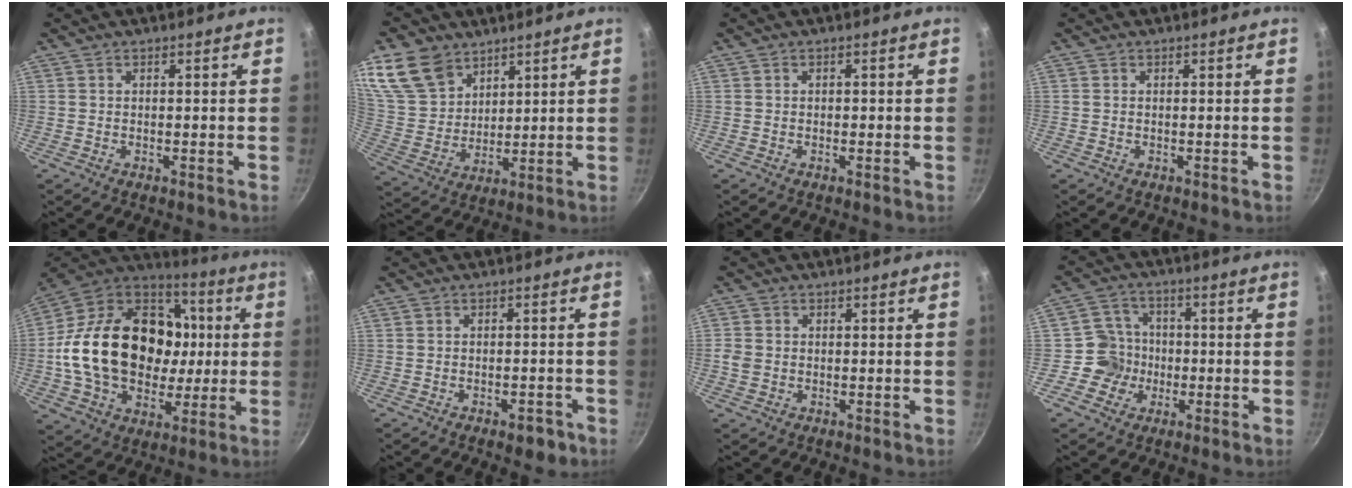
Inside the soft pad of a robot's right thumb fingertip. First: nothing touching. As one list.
[{"total": 14.6, "force": [9.1, 9.8, 5.9], "torque": [-0.101, -0.037, 0.189]}, {"total": 0.5, "force": [-0.1, 0.4, 0.3], "torque": [-0.003, 0.003, 0.000]}, {"total": 0.0}, {"total": 29.9, "force": [1.2, 21.9, 20.4], "torque": [-0.336, 0.031, 0.026]}, {"total": 3.7, "force": [-2.1, 1.9, 2.4], "torque": [-0.018, 0.020, -0.017]}, {"total": 2.7, "force": [-0.4, 2.3, 1.2], "torque": [-0.019, 0.008, -0.008]}, {"total": 6.8, "force": [-1.6, 6.6, 1.0], "torque": [0.019, 0.023, -0.043]}]